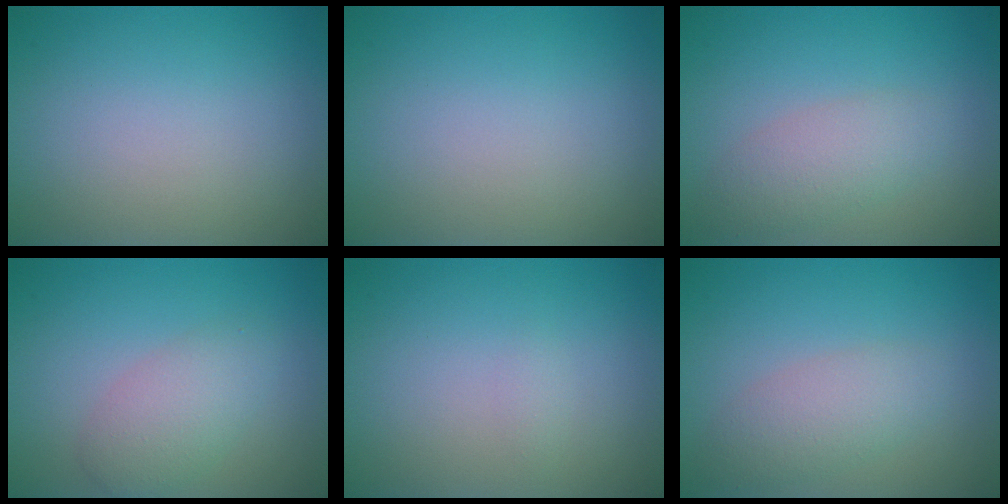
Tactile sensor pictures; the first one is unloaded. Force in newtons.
{"total": 0.0}
{"total": 3.0, "press": 3.0, "slide": 0.1}
{"total": 3.2, "press": 3.2, "slide": 0.1}
{"total": 0.5, "press": 0.5, "slide": 0.1}
{"total": 3.0, "press": 3.0, "slide": 0.1}